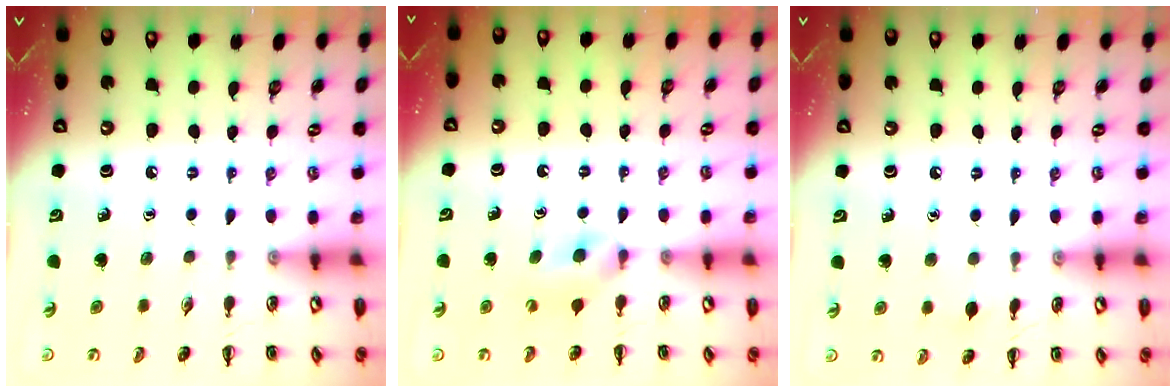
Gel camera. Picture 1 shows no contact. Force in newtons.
{"total": 4.7, "press": 4.4, "slide": 1.6}
{"total": 4.7, "press": 4.4, "slide": 1.7}